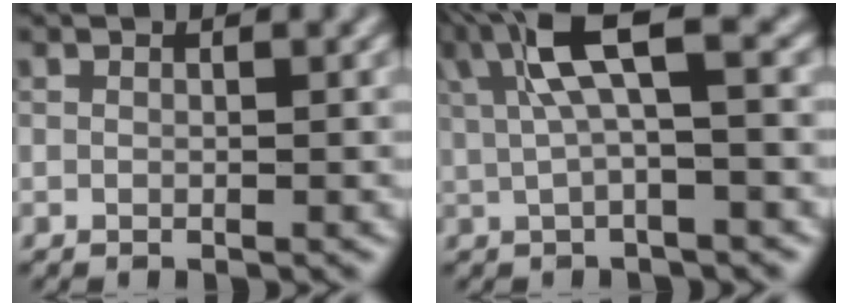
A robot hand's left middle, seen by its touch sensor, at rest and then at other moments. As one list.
[{"total": 5.5, "force": [1.9, 1.2, 5.1], "torque": [-0.101, 0.011, 0.033]}]